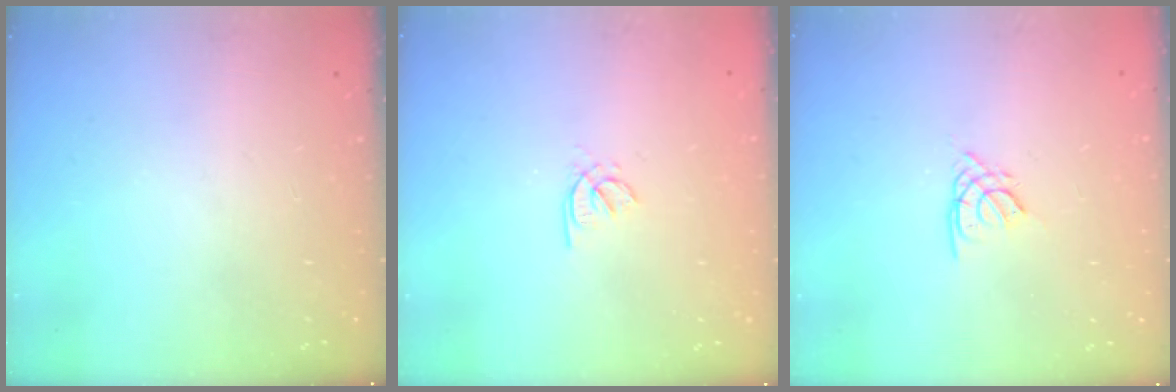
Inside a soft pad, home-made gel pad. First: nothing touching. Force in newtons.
{"total": 1.8, "press": 1.8, "slide": 0.5}
{"total": 1.9, "press": 1.8, "slide": 0.5}